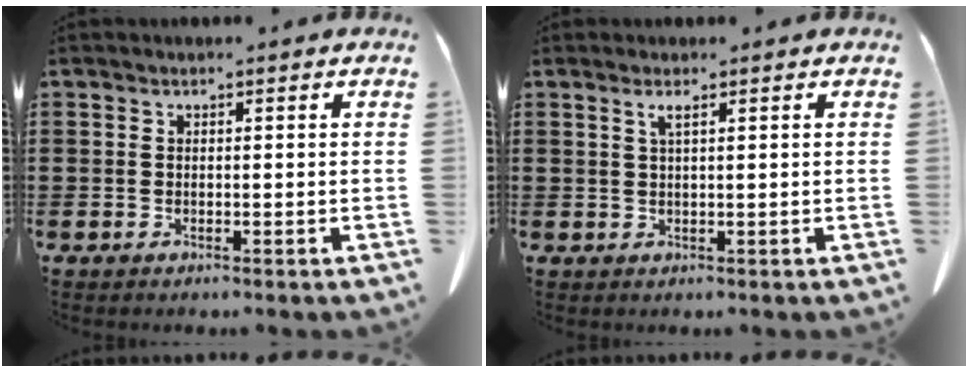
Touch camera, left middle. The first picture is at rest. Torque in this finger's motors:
{"motor_torque": [0.24, 0.36, 0.18, 0.02]}